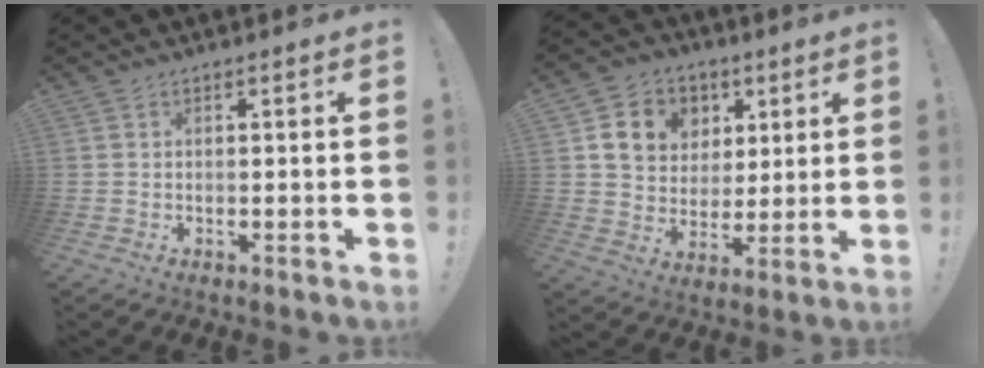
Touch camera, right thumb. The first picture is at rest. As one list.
[{"total": 11.8, "force": [4.2, 10.2, 4.0], "torque": [-0.056, -0.014, 0.088]}]